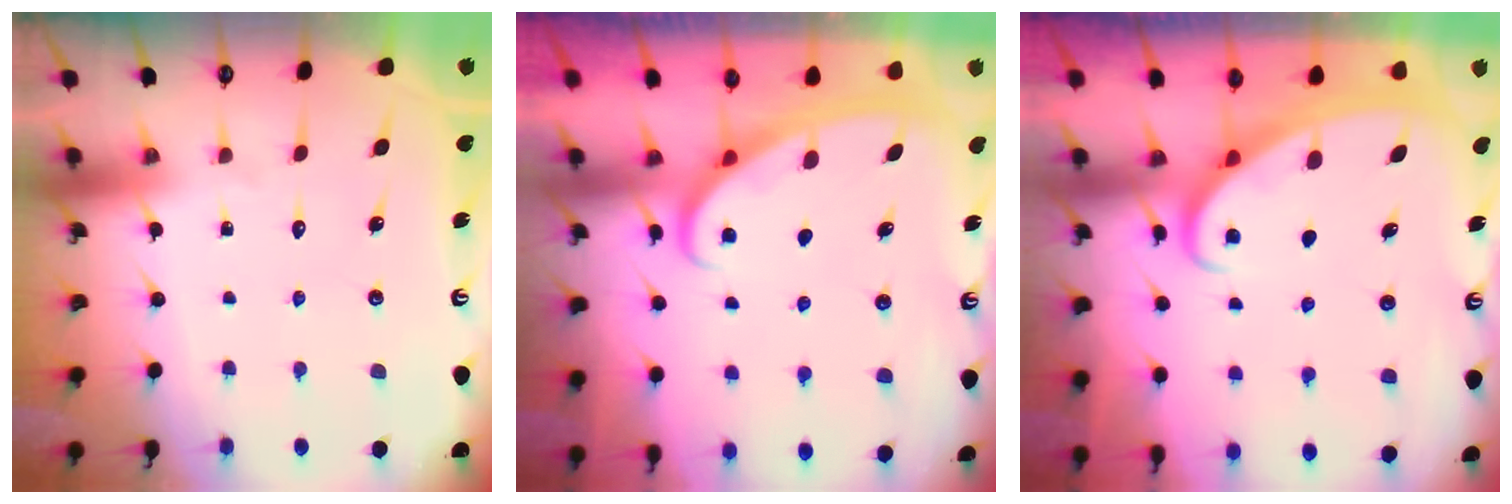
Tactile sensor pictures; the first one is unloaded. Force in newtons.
{"total": 3.0, "press": 2.9, "slide": 0.4}
{"total": 2.5, "press": 2.5, "slide": 0.4}